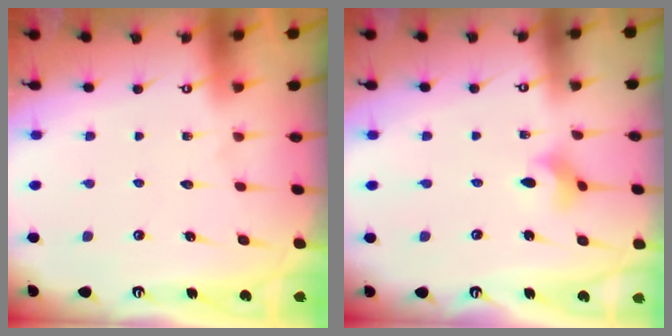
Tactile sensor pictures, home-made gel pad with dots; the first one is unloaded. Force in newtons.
{"total": 3.7, "press": 3.7, "slide": 0.3}